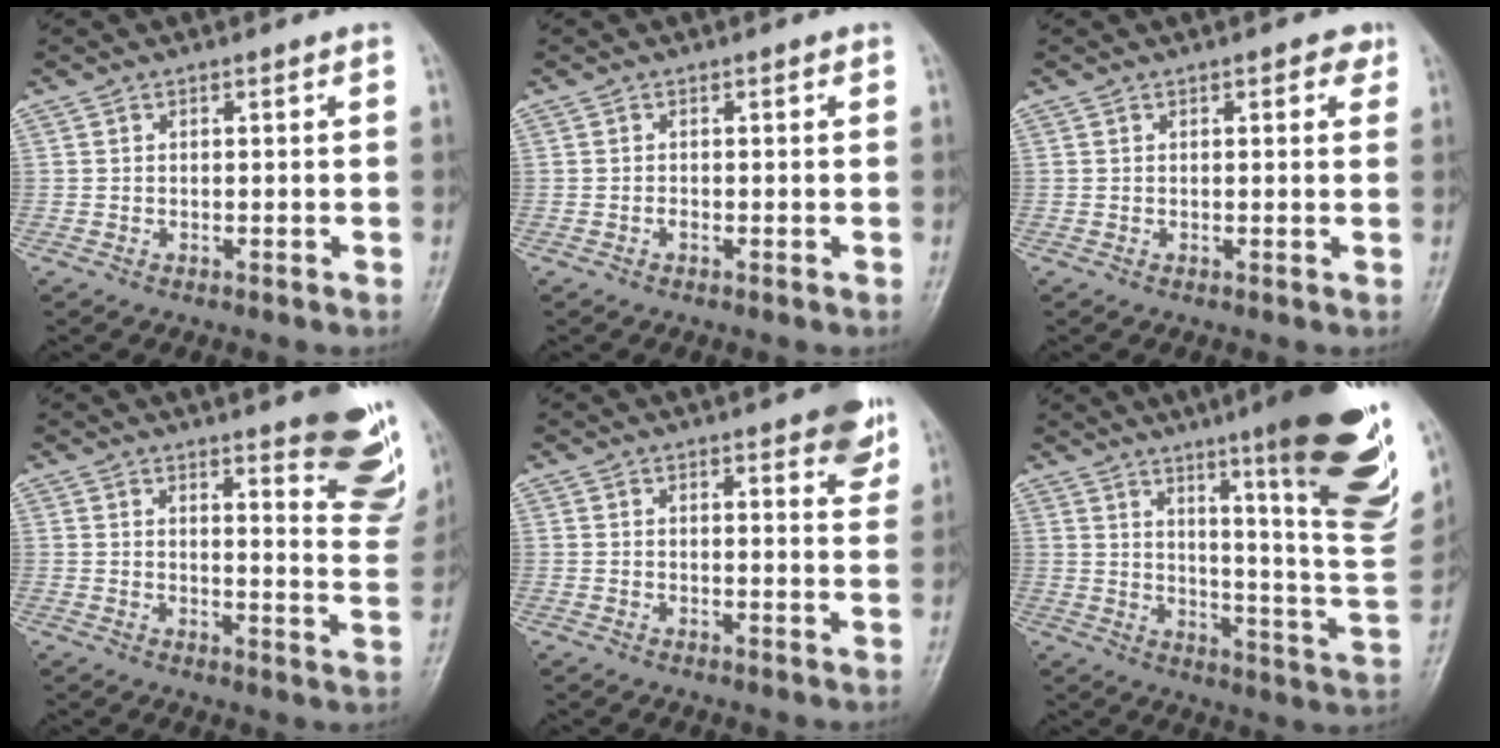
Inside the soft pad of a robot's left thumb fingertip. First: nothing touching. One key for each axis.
{"total": 0.5, "fx": -0.2, "fy": 0.4, "fz": 0.4, "tx": -0.001, "ty": 0.001, "tz": -0.007}
{"total": 2.5, "fx": 1.3, "fy": 1.2, "fz": 1.8, "tx": -0.011, "ty": -0.001, "tz": 0.011}
{"total": 14.8, "fx": 9.5, "fy": 3.7, "fz": 10.8, "tx": -0.092, "ty": -0.063, "tz": 0.111}
{"total": 7.3, "fx": 4.6, "fy": 2.2, "fz": 5.3, "tx": -0.046, "ty": -0.019, "tz": 0.054}
{"total": 24.7, "fx": 13.8, "fy": 3.0, "fz": 20.2, "tx": -0.252, "ty": -0.072, "tz": 0.199}